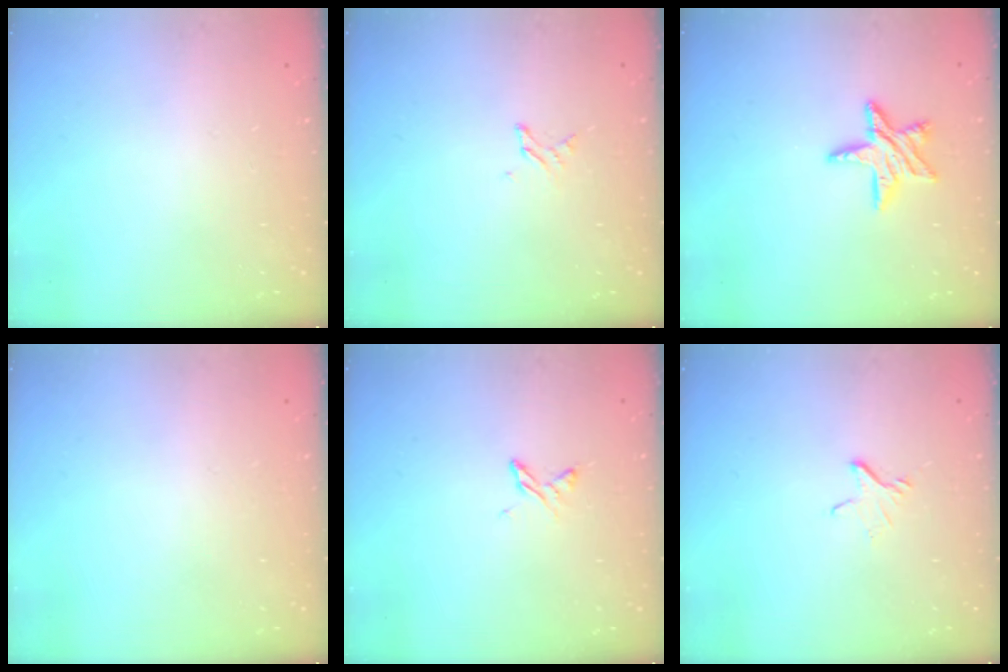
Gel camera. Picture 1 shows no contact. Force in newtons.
{"total": 2.2, "press": 2.2, "slide": 0.3}
{"total": 9.8, "press": 9.8, "slide": 0.7}
{"total": 0.0}
{"total": 4.1, "press": 4.0, "slide": 0.5}
{"total": 3.4, "press": 3.4, "slide": 0.2}